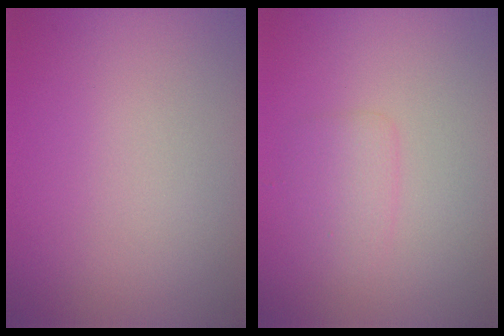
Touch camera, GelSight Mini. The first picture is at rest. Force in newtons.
{"total": 1.6, "press": 1.6, "slide": 0.0}